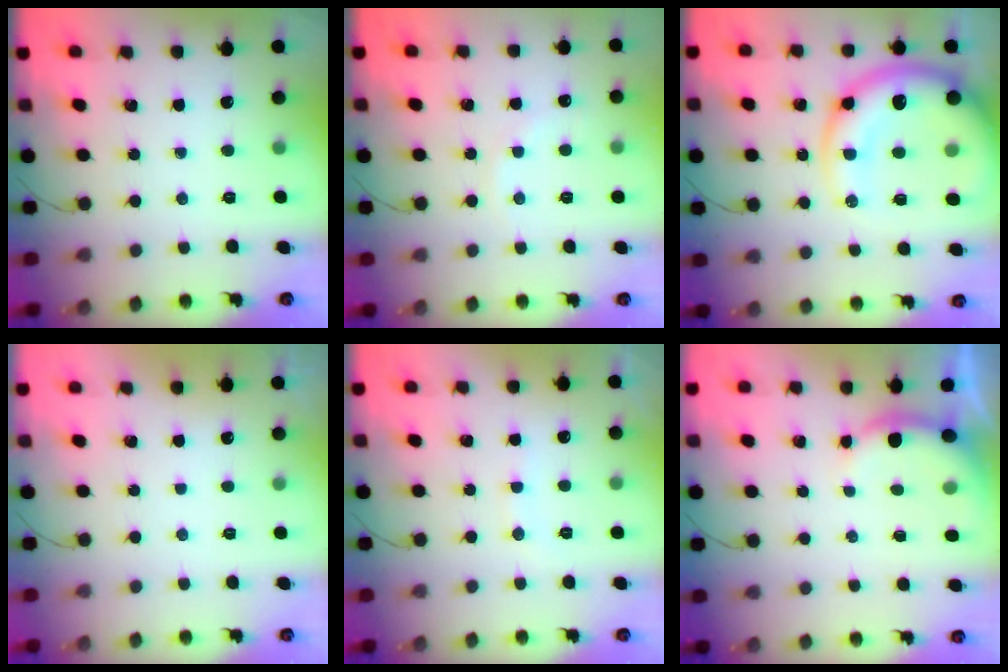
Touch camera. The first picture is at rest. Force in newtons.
{"total": 4.6, "press": 4.4, "slide": 1.5}
{"total": 19.5, "press": 18.9, "slide": 4.5}
{"total": 2.8, "press": 2.8, "slide": 0.1}
{"total": 6.0, "press": 5.9, "slide": 0.9}
{"total": 3.3, "press": 3.2, "slide": 0.8}